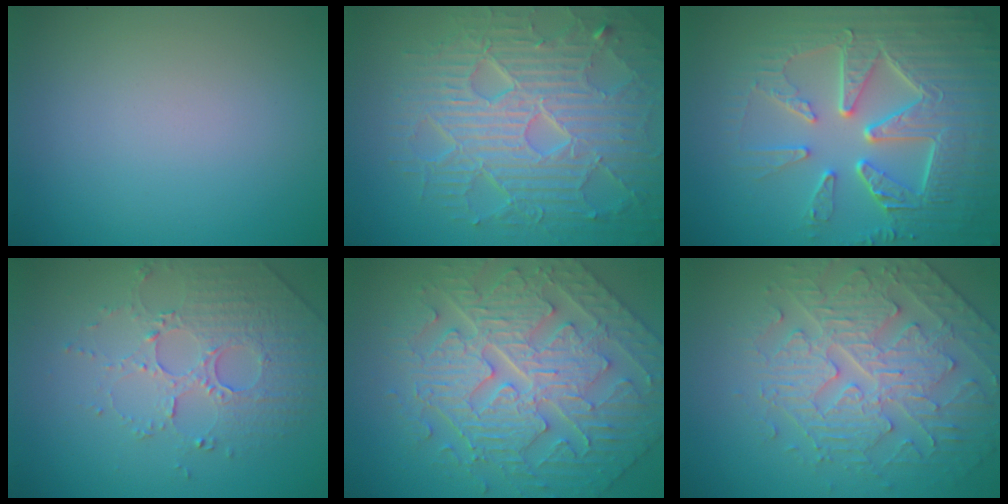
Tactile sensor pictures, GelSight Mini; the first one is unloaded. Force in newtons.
{"total": 9.9, "press": 6.6, "slide": 7.4}
{"total": 8.6, "press": 6.2, "slide": 6.0}
{"total": 5.1, "press": 3.5, "slide": 3.7}
{"total": 7.2, "press": 6.2, "slide": 3.7}
{"total": 4.6, "press": 4.6, "slide": 0.1}